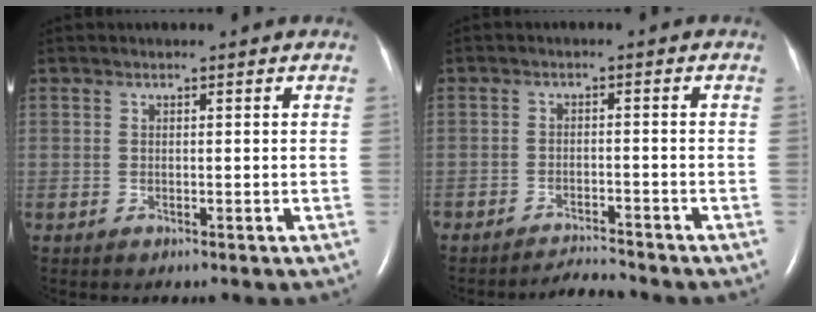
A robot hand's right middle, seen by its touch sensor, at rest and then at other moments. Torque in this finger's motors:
{"motor_torque": [-0.06, 0.09, -0.05, -0.01]}